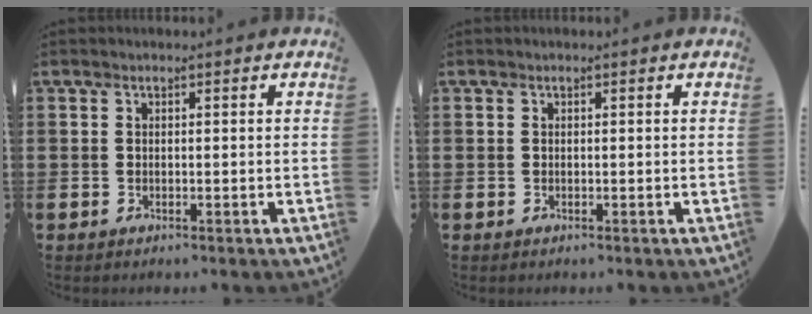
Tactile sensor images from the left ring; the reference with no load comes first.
{"total": 0.0}